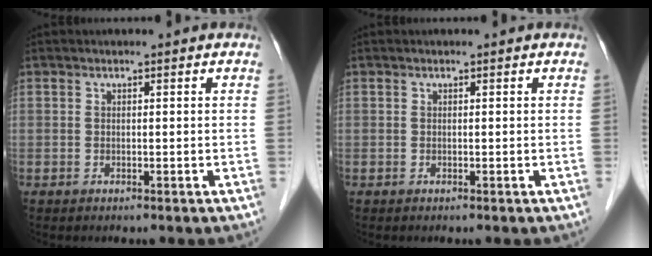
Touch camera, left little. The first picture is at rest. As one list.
[{"total": 0.0}]